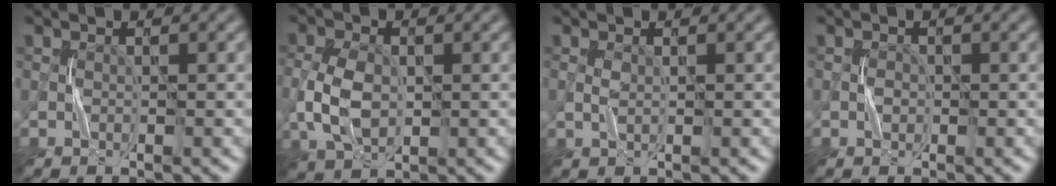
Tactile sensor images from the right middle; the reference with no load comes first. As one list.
[{"total": 4.6, "force": [-0.3, 3.2, 3.3], "torque": [-0.082, -0.001, -0.004]}, {"total": 0.7, "force": [0.2, 0.3, 0.6], "torque": [-0.015, 0.002, 0.005]}, {"total": 0.5, "force": [-0.1, 0.5, 0.2], "torque": [0.004, 0.004, -0.004]}]